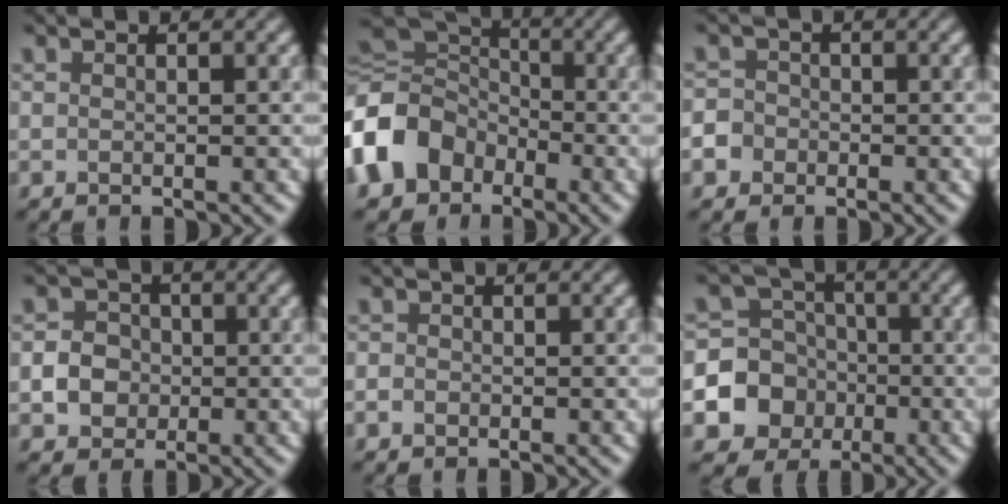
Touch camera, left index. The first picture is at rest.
{"total": 10.1, "force": [-3.2, 8.3, 4.7], "torque": [-0.122, -0.013, -0.082]}
{"total": 4.5, "force": [-2.0, 3.9, 1.0], "torque": [-0.006, -0.002, -0.057]}
{"total": 3.2, "force": [-0.6, 2.9, 1.3], "torque": [-0.015, 0.002, -0.015]}
{"total": 0.9, "force": [-0.4, 0.8, 0.3], "torque": [-0.002, -0.004, -0.010]}
{"total": 7.3, "force": [-2.2, 6.7, 1.7], "torque": [-0.019, -0.003, -0.074]}